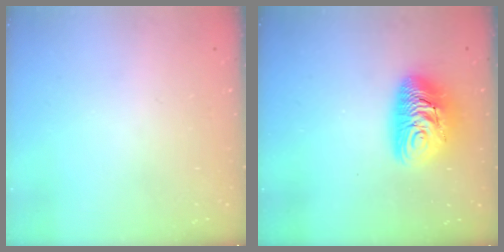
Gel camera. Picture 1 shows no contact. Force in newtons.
{"total": 12.0, "press": 11.9, "slide": 1.2}